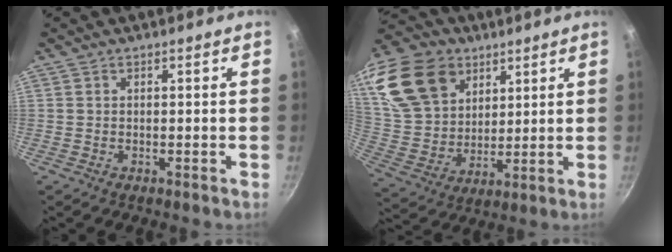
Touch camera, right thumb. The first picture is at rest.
{"total": 24.1, "force": [12.4, 16.9, 11.9], "torque": [-0.243, -0.019, 0.240]}